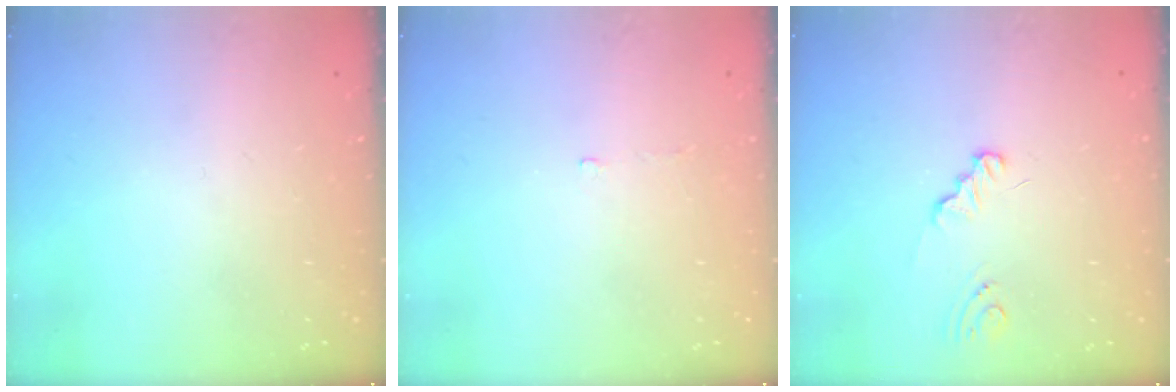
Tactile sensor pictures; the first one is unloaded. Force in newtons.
{"total": 1.6, "press": 1.5, "slide": 0.3}
{"total": 1.1, "press": 1.1, "slide": 0.1}